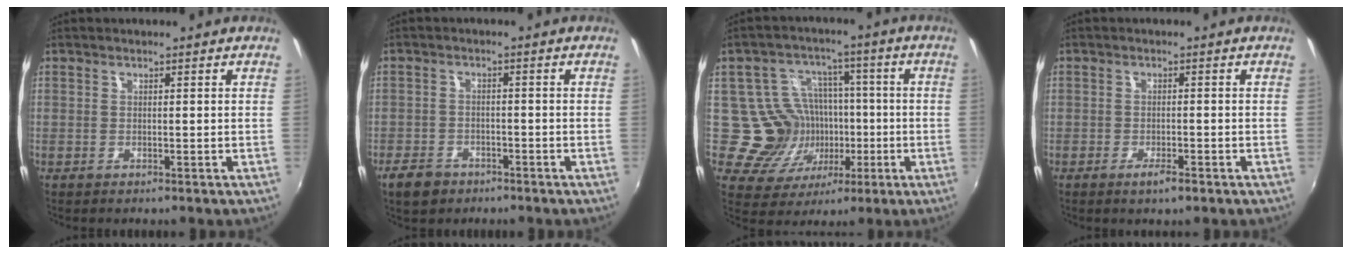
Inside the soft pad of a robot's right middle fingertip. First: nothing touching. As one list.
[{"total": 5.4, "force": [-3.7, 3.4, 2.0], "torque": [-0.061, 0.002, -0.059]}, {"total": 12.7, "force": [-1.4, 12.0, 3.7], "torque": [-0.084, 0.006, -0.002]}, {"total": 2.5, "force": [-1.6, 0.7, 1.8], "torque": [-0.037, -0.006, -0.030]}]